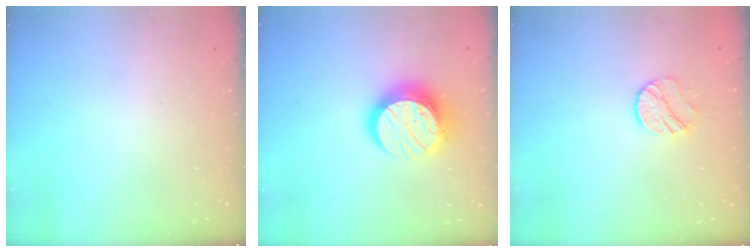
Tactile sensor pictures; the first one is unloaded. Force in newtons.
{"total": 14.3, "press": 14.2, "slide": 1.6}
{"total": 8.3, "press": 8.3, "slide": 0.8}